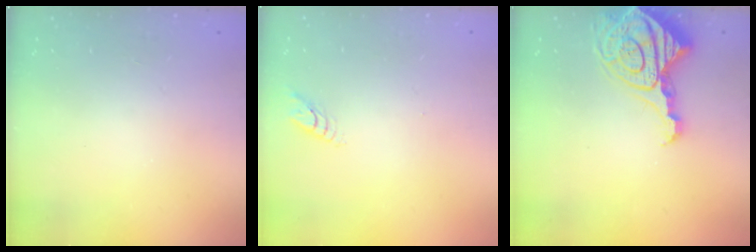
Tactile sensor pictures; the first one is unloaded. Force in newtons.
{"total": 3.3, "press": 3.3, "slide": 0.3}
{"total": 14.3, "press": 14.2, "slide": 1.3}